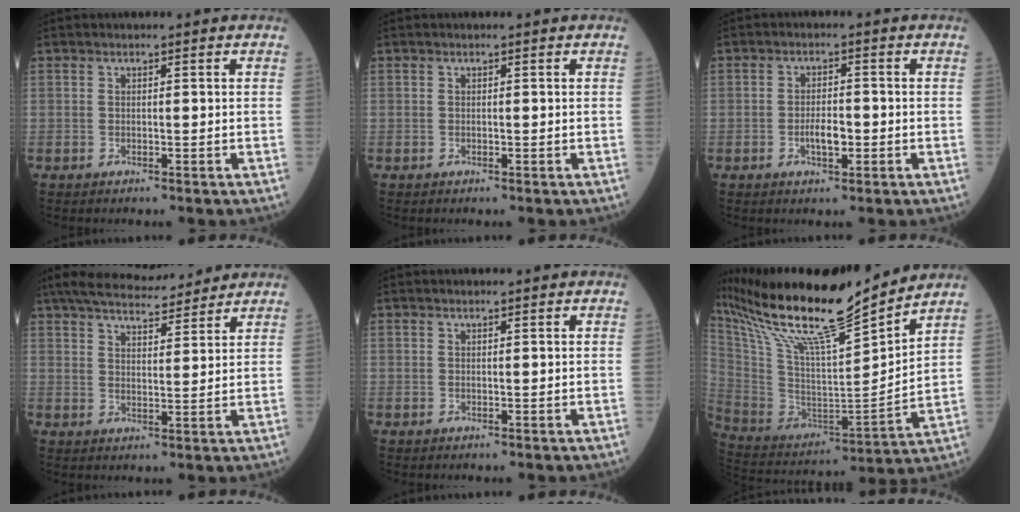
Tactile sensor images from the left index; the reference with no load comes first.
{"total": 0.0}
{"total": 3.2, "force": [-1.0, 1.2, 2.8], "torque": [-0.055, 0.001, -0.016]}
{"total": 14.1, "force": [12.6, 2.6, 5.9], "torque": [-0.104, 0.028, 0.194]}
{"total": 1.0, "force": [0.8, -0.1, 0.5], "torque": [-0.008, 0.007, 0.016]}
{"total": 22.1, "force": [19.0, 0.8, 11.1], "torque": [-0.213, -0.022, 0.337]}